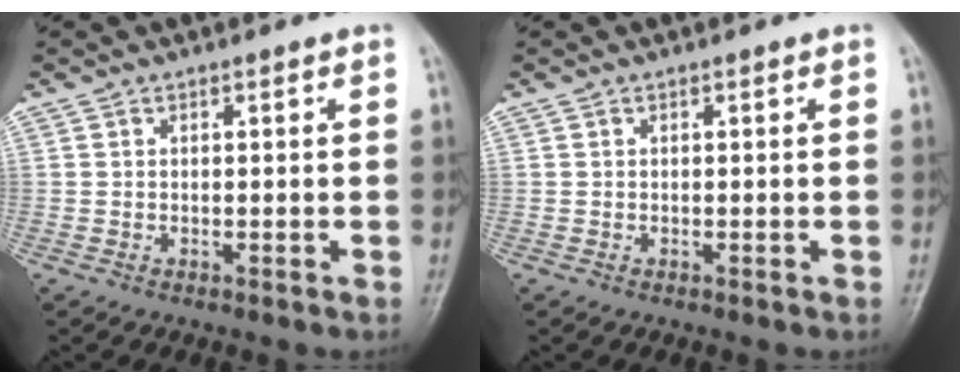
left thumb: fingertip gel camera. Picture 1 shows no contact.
{"total": 0.0}